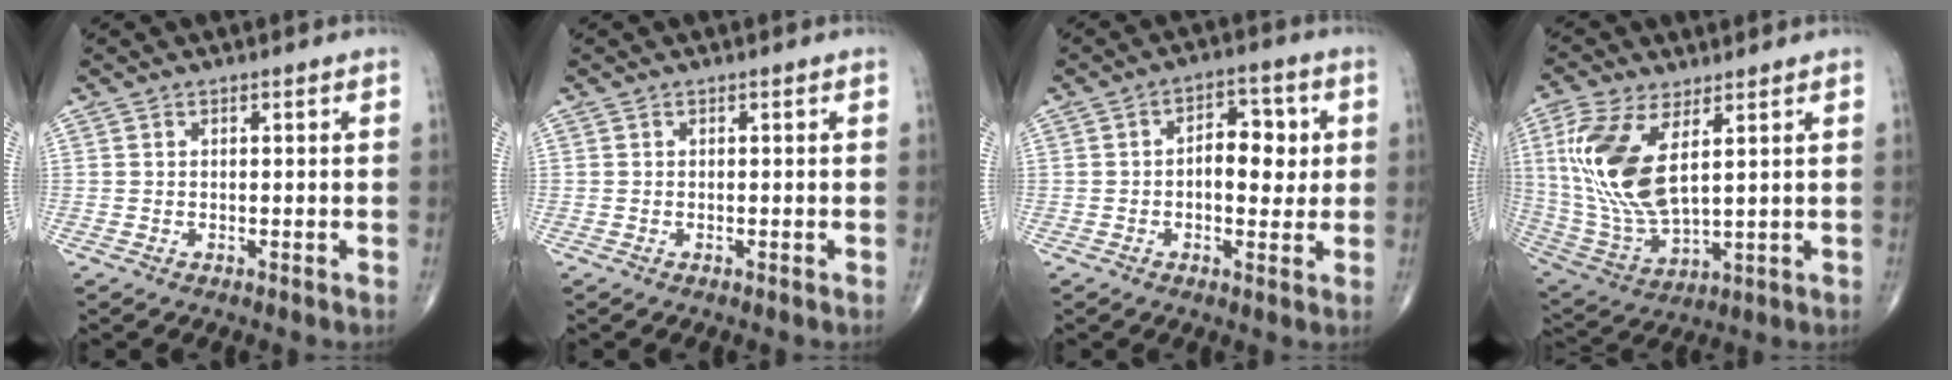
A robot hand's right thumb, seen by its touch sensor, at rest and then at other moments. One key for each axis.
{"total": 0.0}
{"total": 8.0, "fx": 0.6, "fy": 4.8, "fz": 6.4, "tx": -0.060, "ty": 0.011, "tz": 0.004}
{"total": 16.4, "fx": 4.8, "fy": 7.5, "fz": 13.8, "tx": -0.300, "ty": -0.020, "tz": 0.106}